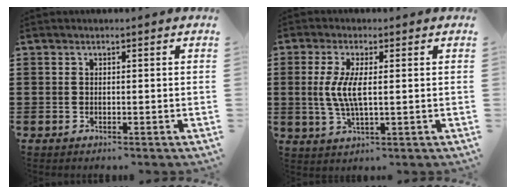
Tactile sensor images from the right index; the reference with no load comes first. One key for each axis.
{"total": 5.3, "fx": 0.4, "fy": 1.4, "fz": 5.1, "tx": -0.110, "ty": -0.004, "tz": 0.000}